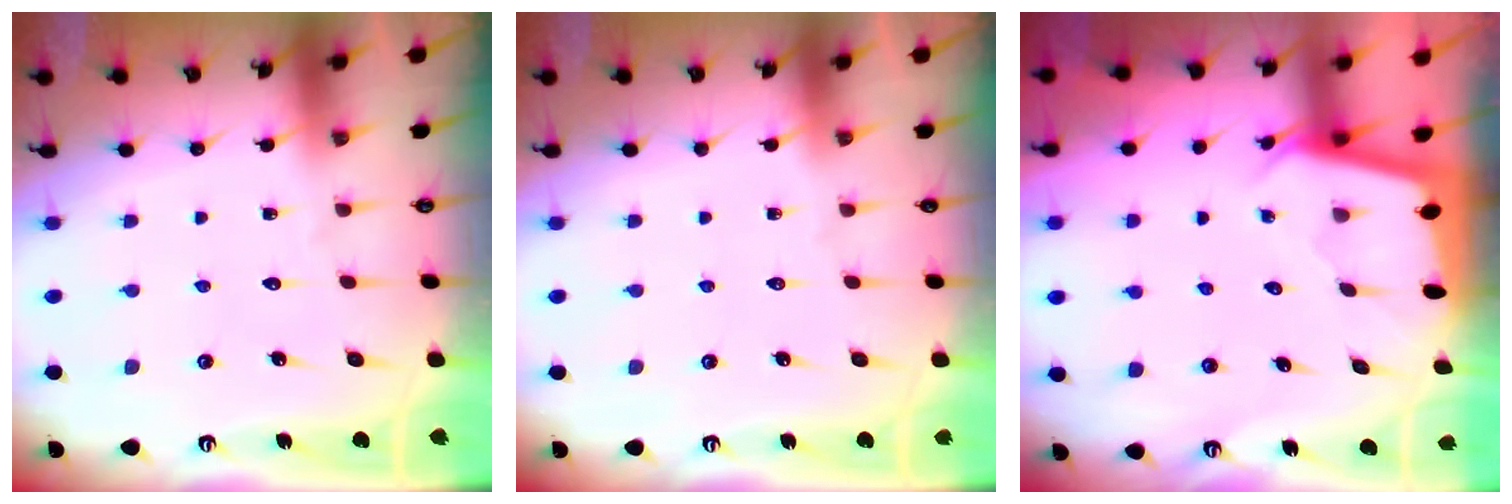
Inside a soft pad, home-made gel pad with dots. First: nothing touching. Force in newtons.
{"total": 0.0}
{"total": 2.0, "press": 2.0, "slide": 0.2}